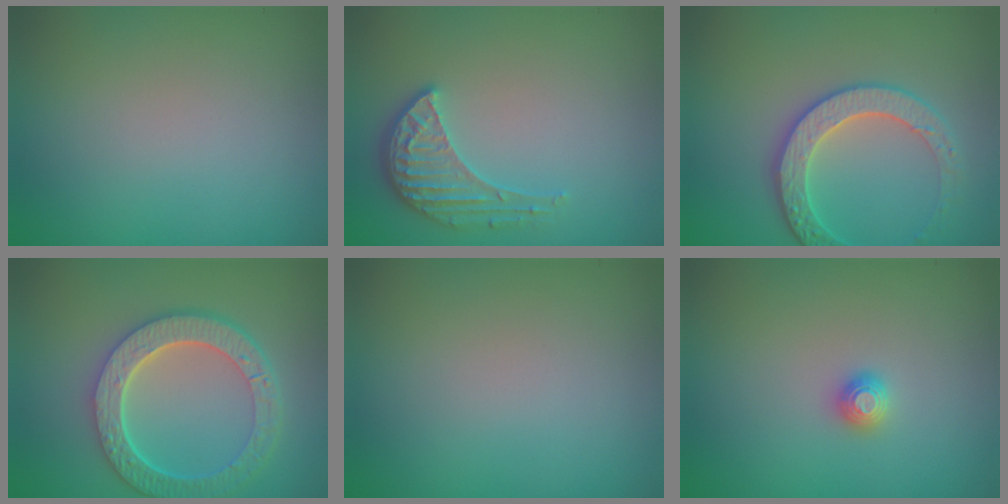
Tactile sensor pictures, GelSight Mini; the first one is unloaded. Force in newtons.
{"total": 3.4, "press": 3.2, "slide": 1.3}
{"total": 3.8, "press": 3.8, "slide": 0.7}
{"total": 6.4, "press": 4.9, "slide": 4.1}
{"total": 0.0}
{"total": 0.9, "press": 0.9, "slide": 0.0}